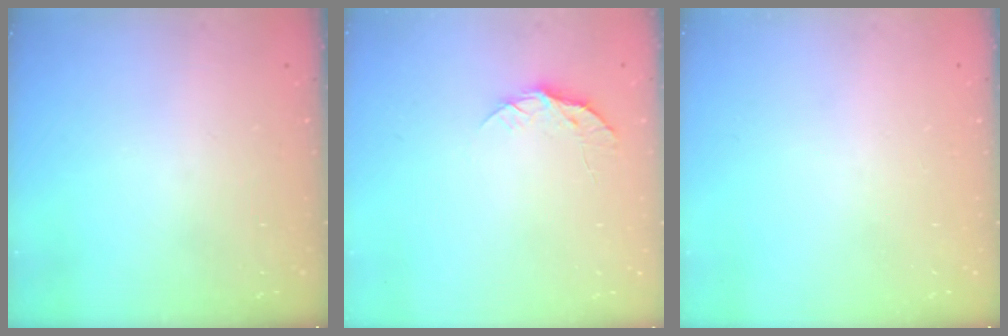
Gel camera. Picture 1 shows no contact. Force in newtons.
{"total": 8.1, "press": 8.1, "slide": 0.7}
{"total": 0.0}